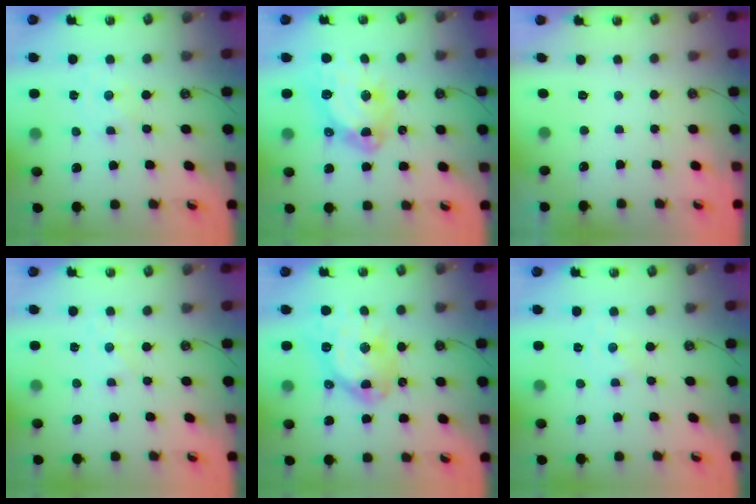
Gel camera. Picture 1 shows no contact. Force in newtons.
{"total": 15.7, "press": 15.6, "slide": 1.6}
{"total": 0.0}
{"total": 2.2, "press": 2.1, "slide": 0.4}
{"total": 16.1, "press": 16.0, "slide": 1.6}
{"total": 1.5, "press": 1.5, "slide": 0.2}